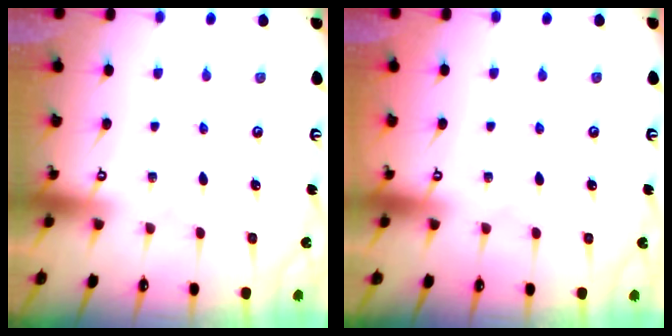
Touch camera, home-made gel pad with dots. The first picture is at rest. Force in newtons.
{"total": 0.0}